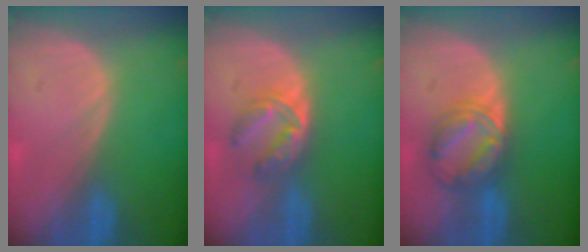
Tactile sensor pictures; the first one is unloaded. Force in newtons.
{"total": 5.3, "press": 5.1, "slide": 1.3}
{"total": 6.6, "press": 6.6, "slide": 0.4}